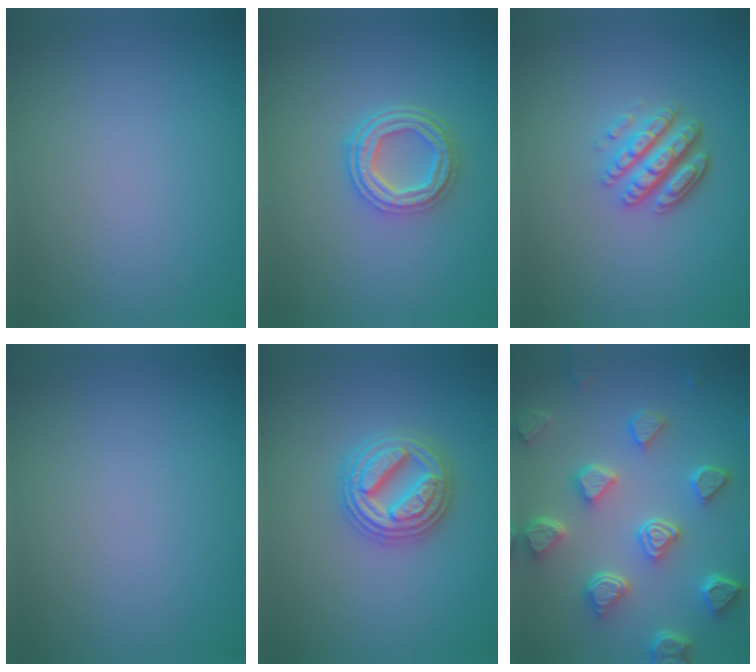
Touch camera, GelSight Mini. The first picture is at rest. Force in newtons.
{"total": 4.2, "press": 3.2, "slide": 2.6}
{"total": 4.6, "press": 3.4, "slide": 3.1}
{"total": 0.0}
{"total": 4.8, "press": 4.8, "slide": 0.8}
{"total": 6.6, "press": 5.3, "slide": 4.0}